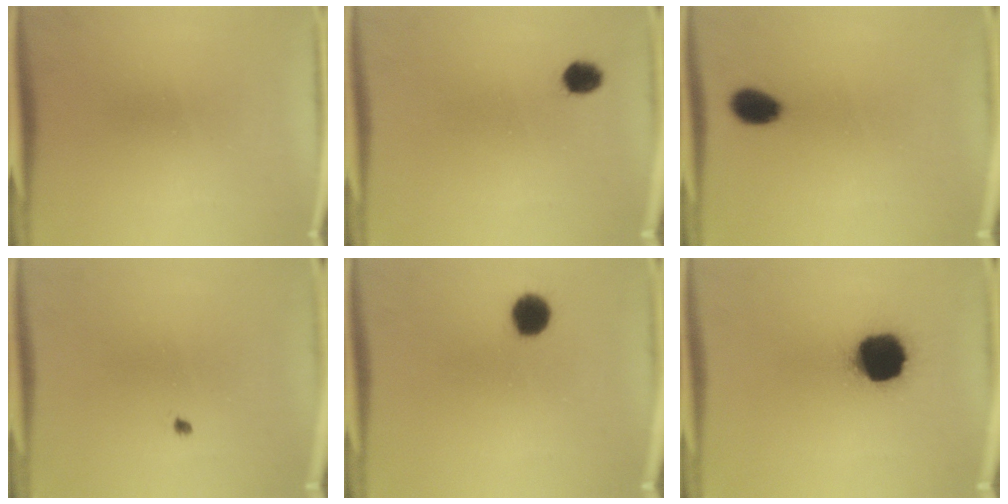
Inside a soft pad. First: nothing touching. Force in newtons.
{"total": 3.1}
{"total": 5.5}
{"total": 0.6}
{"total": 6.0}
{"total": 16.4}